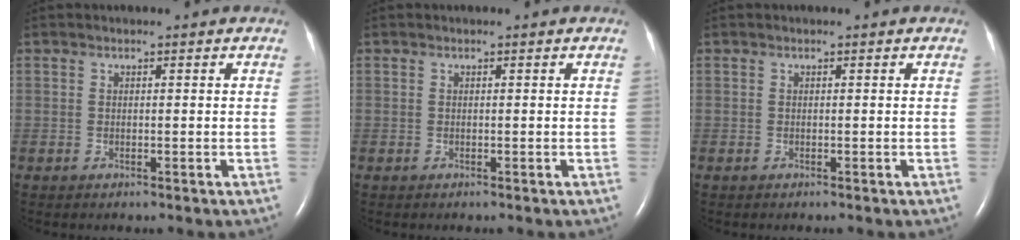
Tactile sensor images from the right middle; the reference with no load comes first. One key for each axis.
{"total": 0.0}
{"total": 0.0}